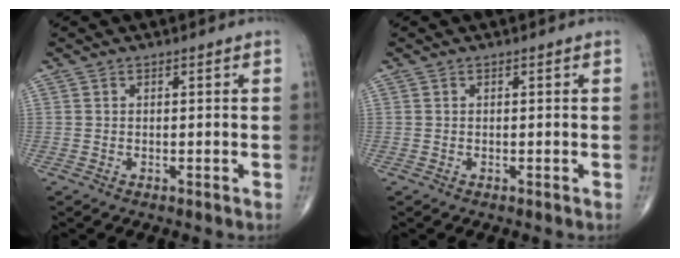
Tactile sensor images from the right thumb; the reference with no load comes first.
{"total": 0.0}